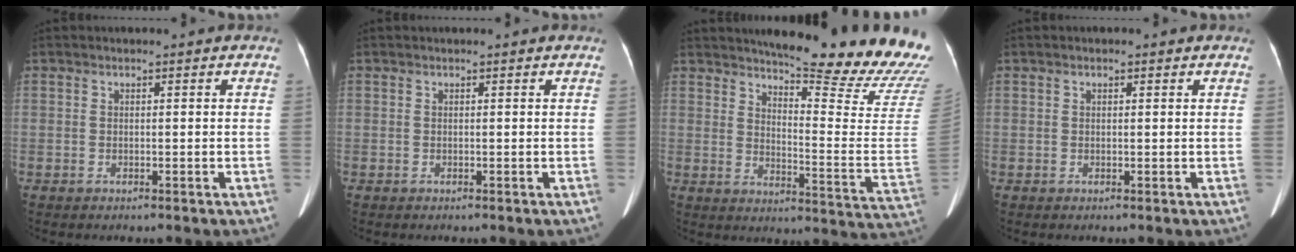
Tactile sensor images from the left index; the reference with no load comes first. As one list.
[{"total": 0.0}, {"total": 22.5, "force": [20.1, 0.8, 10.0], "torque": [-0.140, -0.115, 0.240]}, {"total": 0.5, "force": [0.3, 0.3, 0.3], "torque": [-0.010, 0.003, 0.004]}]